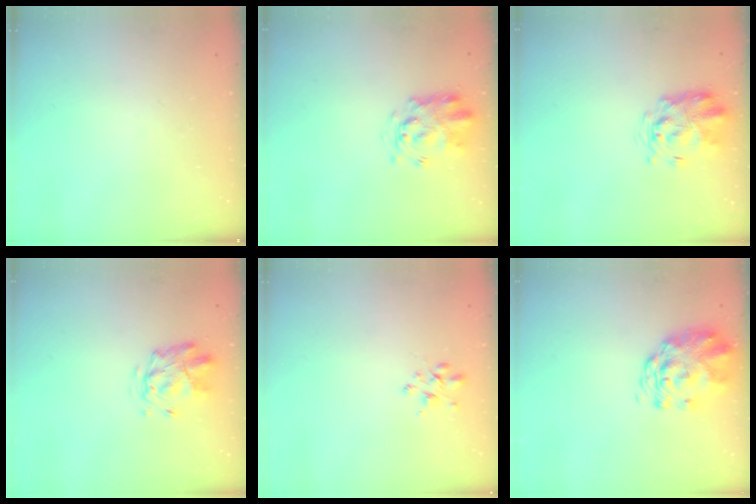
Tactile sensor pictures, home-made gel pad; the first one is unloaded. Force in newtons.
{"total": 3.4, "press": 3.3, "slide": 0.8}
{"total": 3.1, "press": 3.0, "slide": 0.8}
{"total": 2.9, "press": 2.5, "slide": 1.5}
{"total": 2.6, "press": 2.6, "slide": 0.4}
{"total": 2.9, "press": 2.7, "slide": 1.0}